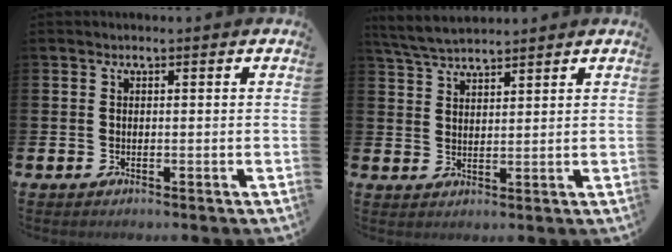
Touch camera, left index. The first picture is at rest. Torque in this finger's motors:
{"motor_torque": [-0.07, -0.59, 0.39, 0.13]}